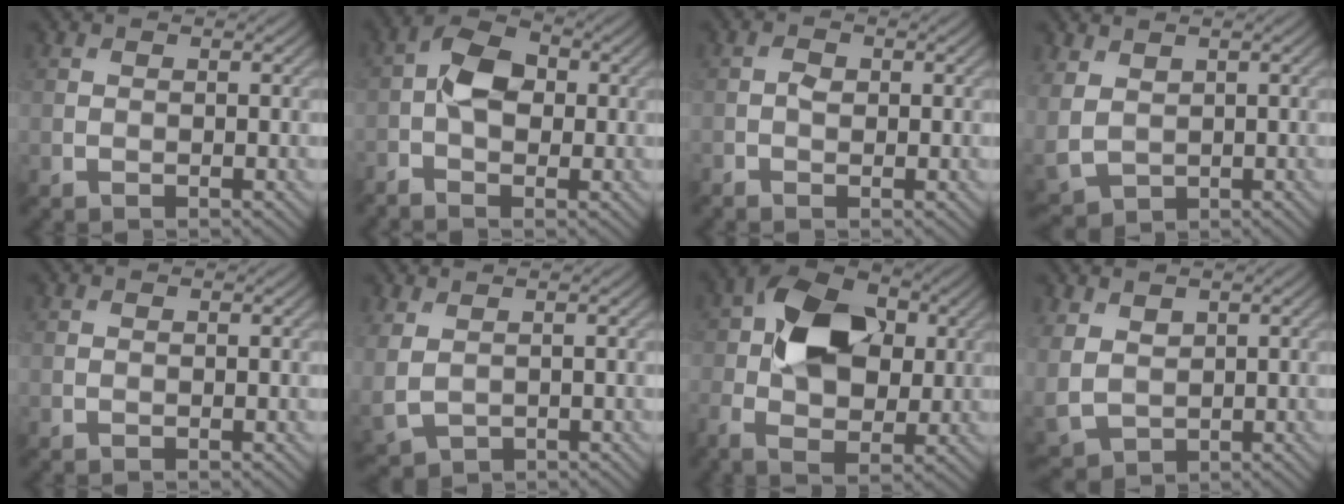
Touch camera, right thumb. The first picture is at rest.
{"total": 5.6, "force": [-0.9, 3.4, 4.4], "torque": [-0.089, 0.011, -0.028]}
{"total": 1.5, "force": [-0.2, 1.0, 1.1], "torque": [-0.022, 0.001, -0.008]}
{"total": 4.6, "force": [1.7, 3.3, 2.7], "torque": [-0.095, -0.009, 0.044]}
{"total": 0.0}
{"total": 3.4, "force": [0.9, 2.2, 2.4], "torque": [-0.077, -0.005, 0.024]}
{"total": 12.8, "force": [1.0, 8.3, 9.7], "torque": [-0.197, 0.015, 0.006]}
{"total": 5.1, "force": [2.0, 3.7, 2.9], "torque": [-0.101, -0.008, 0.051]}